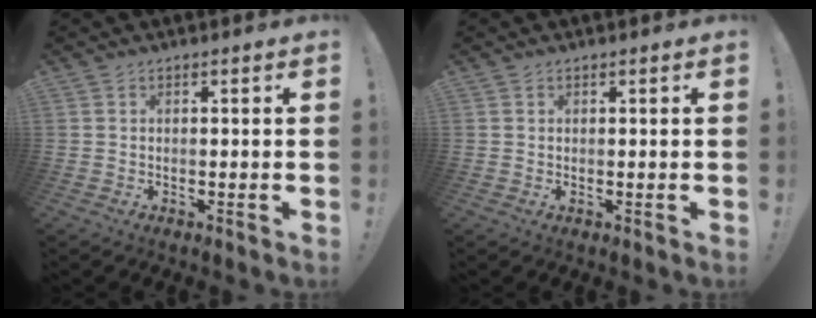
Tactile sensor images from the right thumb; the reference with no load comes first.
{"total": 0.0}